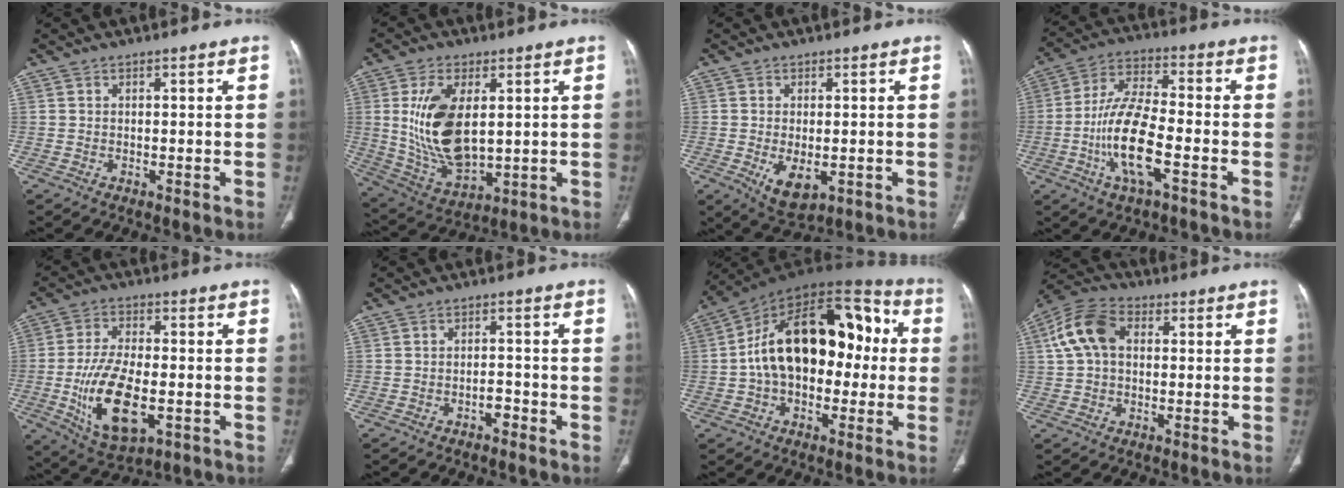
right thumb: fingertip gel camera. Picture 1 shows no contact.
{"total": 15.8, "force": [2.4, 8.5, 13.1], "torque": [-0.245, -0.019, 0.062]}
{"total": 6.2, "force": [-1.6, 3.3, 5.1], "torque": [-0.086, -0.012, -0.012]}
{"total": 13.7, "force": [-4.3, 4.6, 12.2], "torque": [-0.247, 0.023, -0.082]}
{"total": 14.8, "force": [-3.4, 7.1, 12.5], "torque": [-0.234, 0.000, -0.048]}
{"total": 2.3, "force": [-1.5, 1.2, 1.2], "torque": [-0.015, 0.014, -0.023]}
{"total": 22.5, "force": [0.7, 13.6, 17.9], "torque": [-0.263, 0.056, 0.004]}
{"total": 10.2, "force": [1.9, 7.0, 7.2], "torque": [-0.143, 0.027, 0.028]}